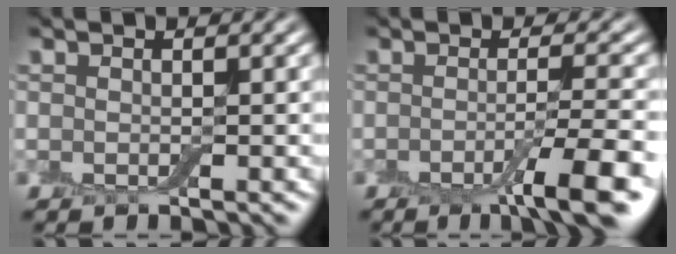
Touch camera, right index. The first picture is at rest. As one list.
[{"total": 5.7, "force": [-2.4, 1.0, 5.1], "torque": [-0.071, -0.004, -0.040]}]